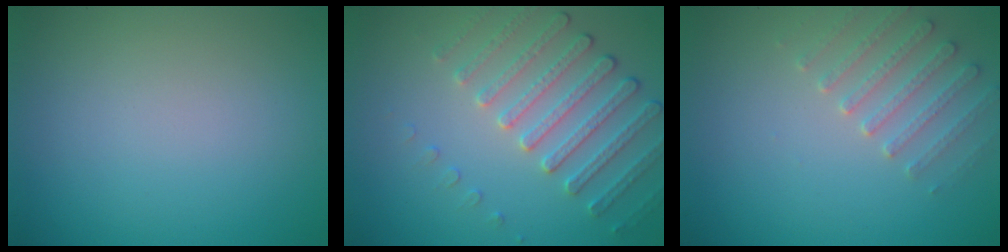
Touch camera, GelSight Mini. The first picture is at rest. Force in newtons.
{"total": 3.3, "press": 3.0, "slide": 1.4}
{"total": 2.6, "press": 2.6, "slide": 0.6}